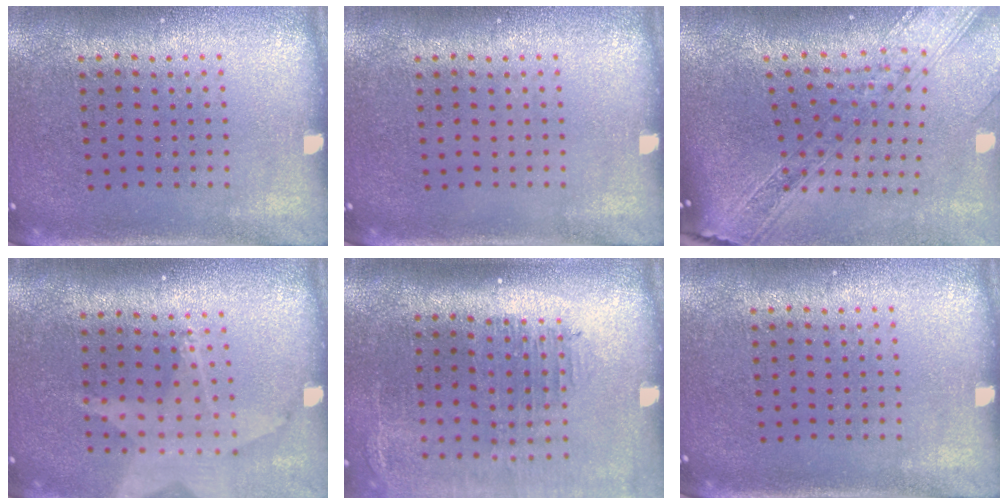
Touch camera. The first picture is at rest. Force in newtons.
{"total": 0.0}
{"total": 2.8, "press": 2.3, "slide": 1.7}
{"total": 1.8, "press": 1.5, "slide": 1.0}
{"total": 2.1, "press": 1.7, "slide": 1.2}
{"total": 0.0}